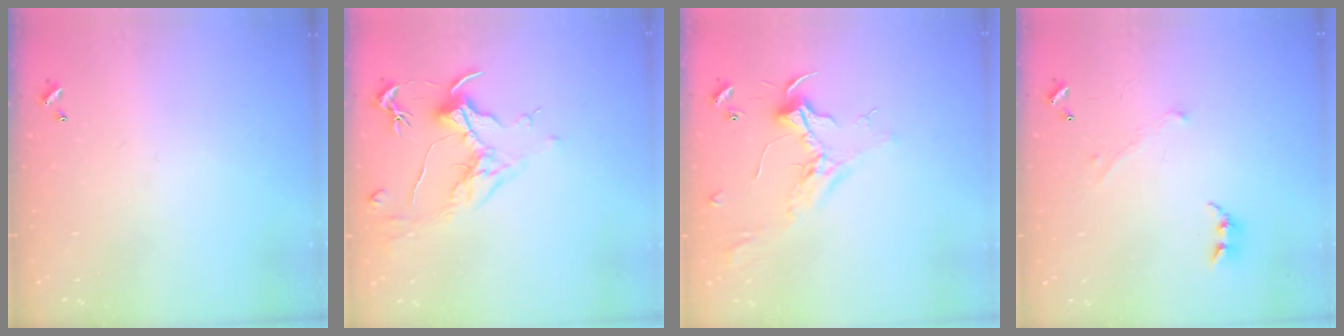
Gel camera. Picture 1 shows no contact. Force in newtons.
{"total": 1.8, "press": 1.6, "slide": 0.8}
{"total": 2.3, "press": 2.2, "slide": 0.6}
{"total": 1.0, "press": 0.9, "slide": 0.4}